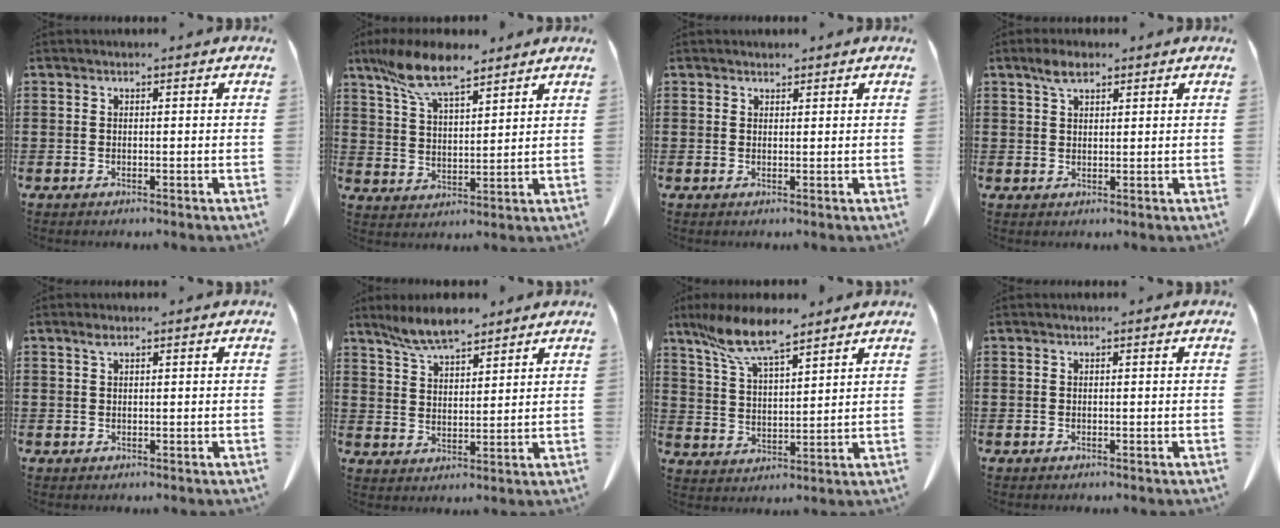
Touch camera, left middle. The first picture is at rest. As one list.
[{"total": 10.1, "force": [7.7, 2.9, 5.9], "torque": [-0.133, -0.013, 0.144]}, {"total": 1.4, "force": [1.3, 0.5, 0.1], "torque": [-0.005, 0.000, 0.027]}, {"total": 3.2, "force": [2.2, 1.3, 1.9], "torque": [-0.033, 0.000, 0.039]}, {"total": 0.9, "force": [0.6, 0.4, 0.6], "torque": [-0.015, 0.001, 0.012]}, {"total": 6.5, "force": [5.7, 1.6, 2.8], "torque": [-0.072, -0.012, 0.107]}, {"total": 9.5, "force": [7.4, 2.2, 5.6], "torque": [-0.127, -0.019, 0.137]}, {"total": 0.0}]